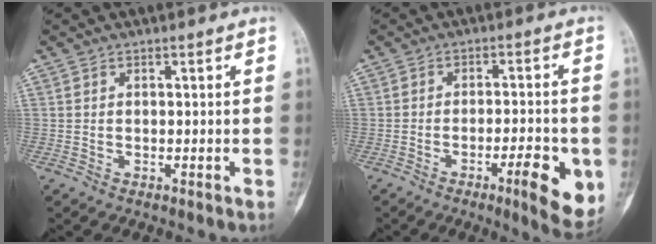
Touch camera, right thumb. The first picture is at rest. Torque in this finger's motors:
{"motor_torque": [-0.49, -0.02, 0.14, 0.49, 0.00]}